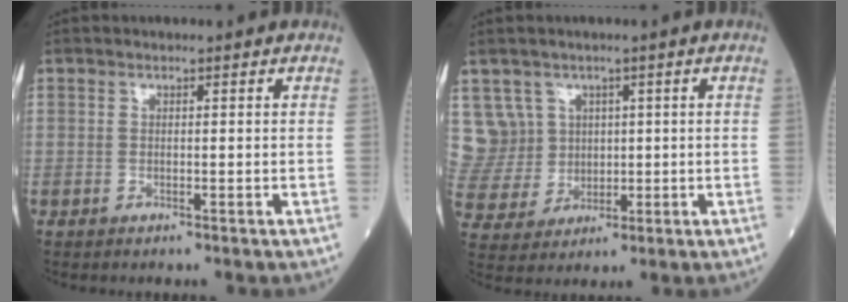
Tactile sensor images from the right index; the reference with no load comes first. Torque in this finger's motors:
{"motor_torque": [-0.08, 0.05, -0.01, 0.00]}